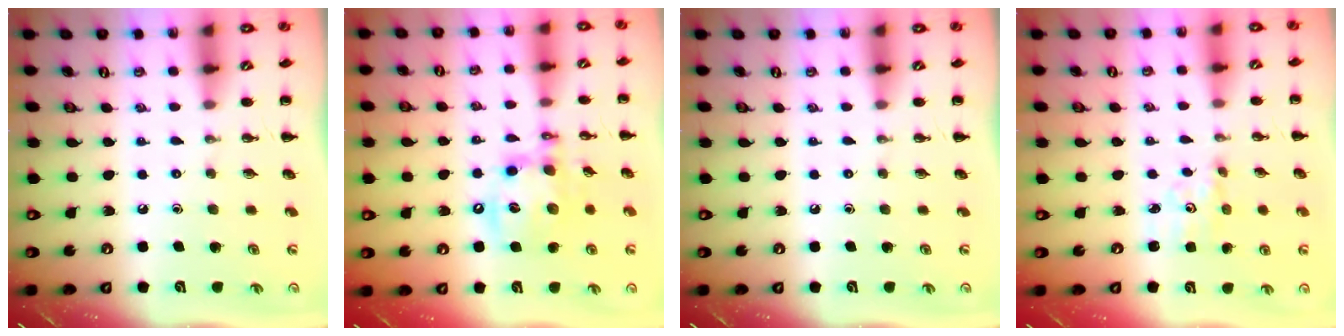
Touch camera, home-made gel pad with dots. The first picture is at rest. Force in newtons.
{"total": 14.5, "press": 14.1, "slide": 3.2}
{"total": 0.0}
{"total": 2.4, "press": 2.3, "slide": 0.8}